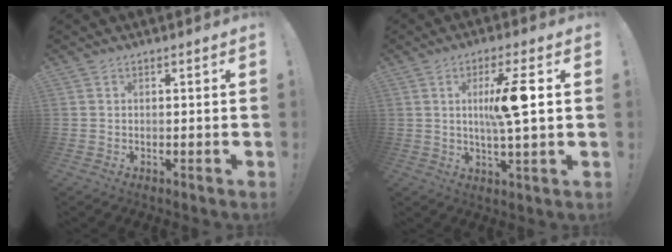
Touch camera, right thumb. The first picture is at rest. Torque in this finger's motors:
{"motor_torque": [-0.17, 0.35, 1.22, -0.10, 0.23]}